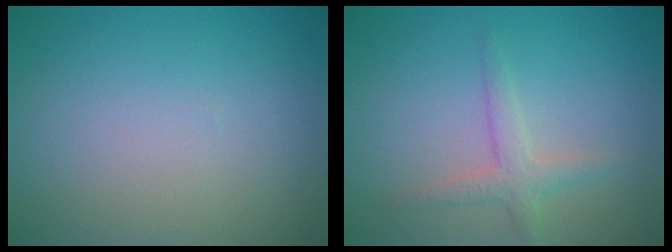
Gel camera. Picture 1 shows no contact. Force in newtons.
{"total": 2.2, "press": 2.2, "slide": 0.1}